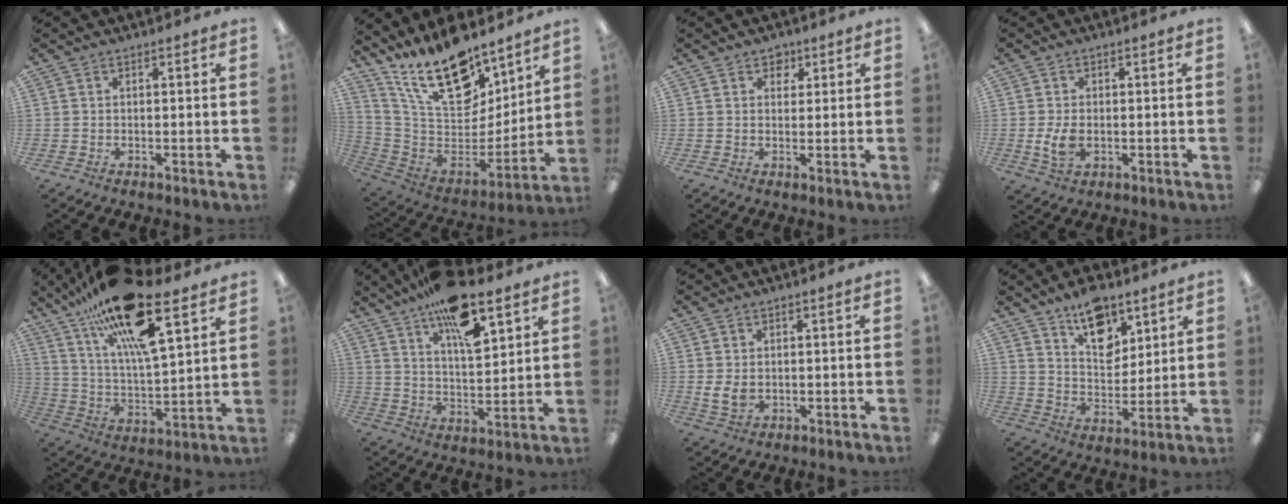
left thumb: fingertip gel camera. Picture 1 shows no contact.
{"total": 21.6, "force": [15.7, 9.3, 11.5], "torque": [-0.211, -0.102, 0.284]}
{"total": 2.9, "force": [1.8, 2.2, 0.6], "torque": [0.007, -0.004, 0.029]}
{"total": 5.6, "force": [-0.7, 3.5, 4.3], "torque": [-0.083, -0.003, -0.015]}
{"total": 21.7, "force": [15.1, 5.6, 14.6], "torque": [-0.257, -0.083, 0.254]}
{"total": 16.0, "force": [11.0, 5.6, 10.2], "torque": [-0.167, -0.054, 0.186]}
{"total": 4.2, "force": [0.0, 2.9, 2.9], "torque": [-0.058, -0.003, -0.002]}
{"total": 12.9, "force": [8.8, 7.2, 6.0], "torque": [-0.081, -0.051, 0.158]}